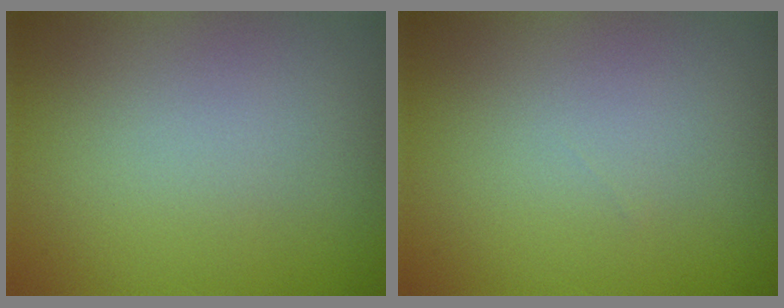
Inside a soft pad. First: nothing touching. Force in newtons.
{"total": 0.0}